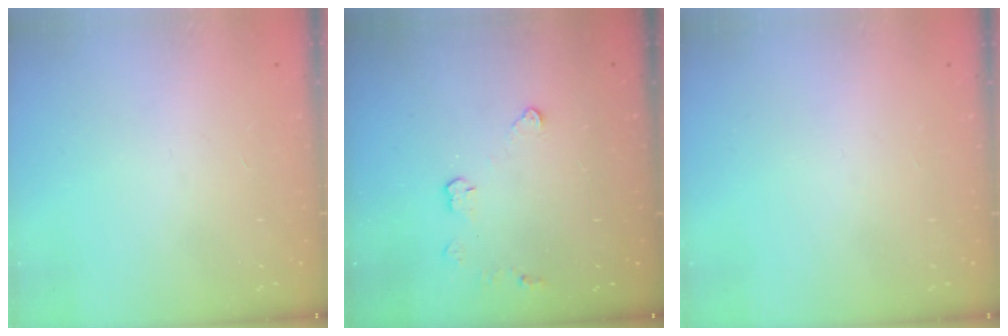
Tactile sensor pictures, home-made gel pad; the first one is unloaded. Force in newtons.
{"total": 3.8, "press": 3.7, "slide": 0.4}
{"total": 0.0}